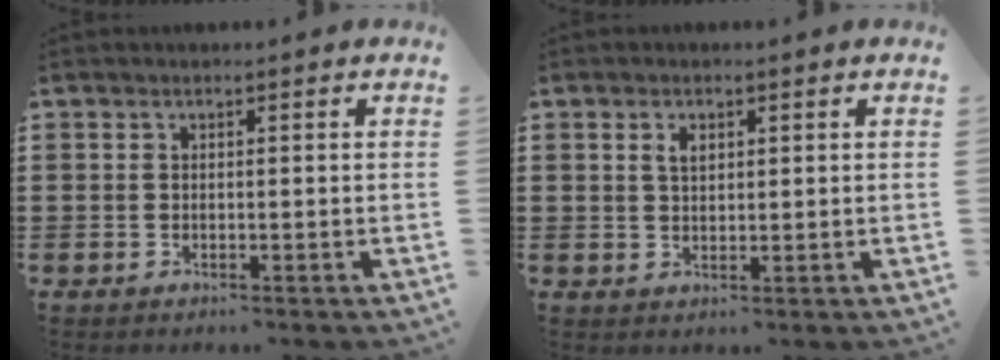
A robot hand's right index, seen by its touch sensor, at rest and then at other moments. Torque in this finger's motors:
{"motor_torque": [0.24, 0.21, 0.10, 0.07]}